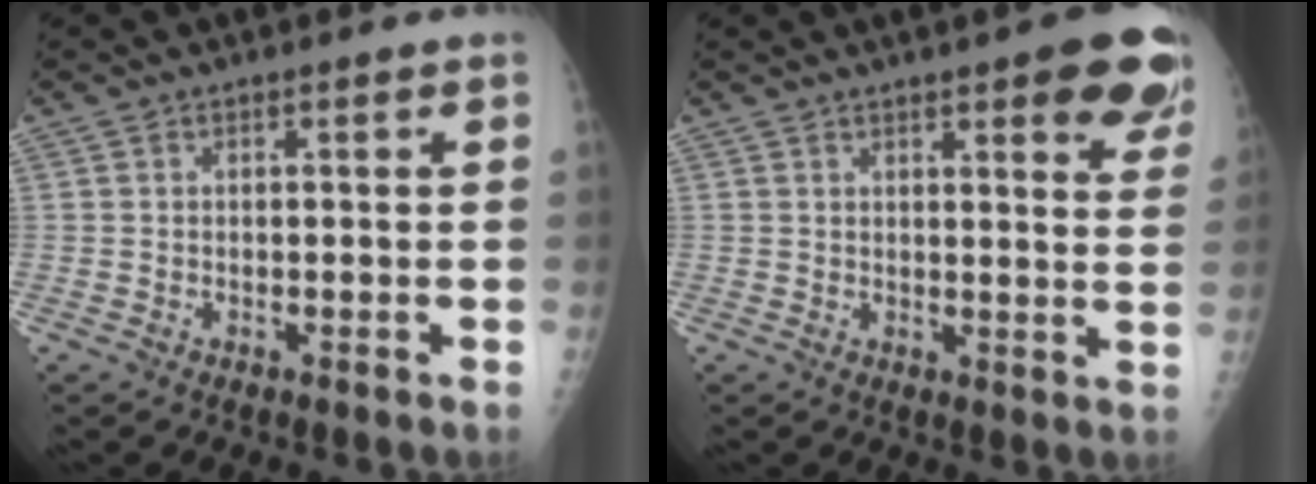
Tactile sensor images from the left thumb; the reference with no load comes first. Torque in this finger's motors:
{"motor_torque": [-0.16, 0.08, 0.15, -0.02, 0.08]}